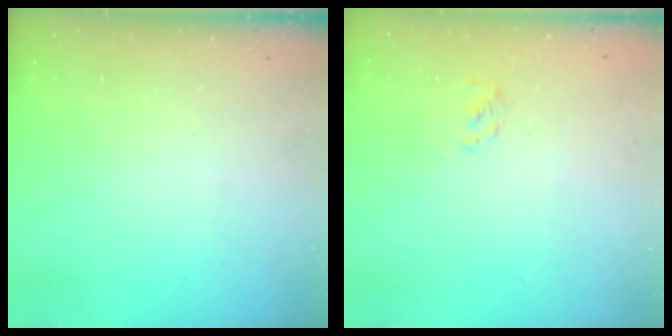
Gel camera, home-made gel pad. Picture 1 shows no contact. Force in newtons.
{"total": 1.4, "press": 1.0, "slide": 0.9}